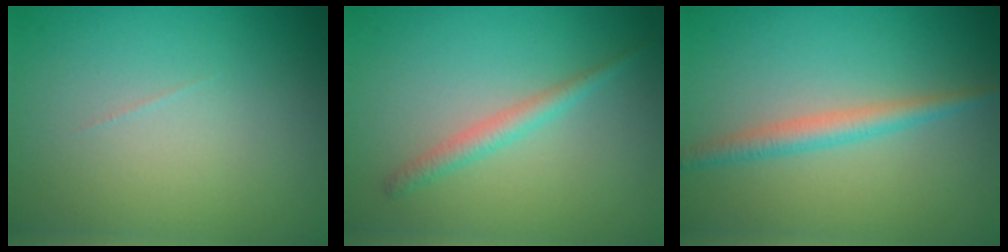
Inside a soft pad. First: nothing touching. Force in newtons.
{"total": 1.7, "press": 1.7, "slide": 0.1}
{"total": 2.3, "press": 2.3, "slide": 0.1}